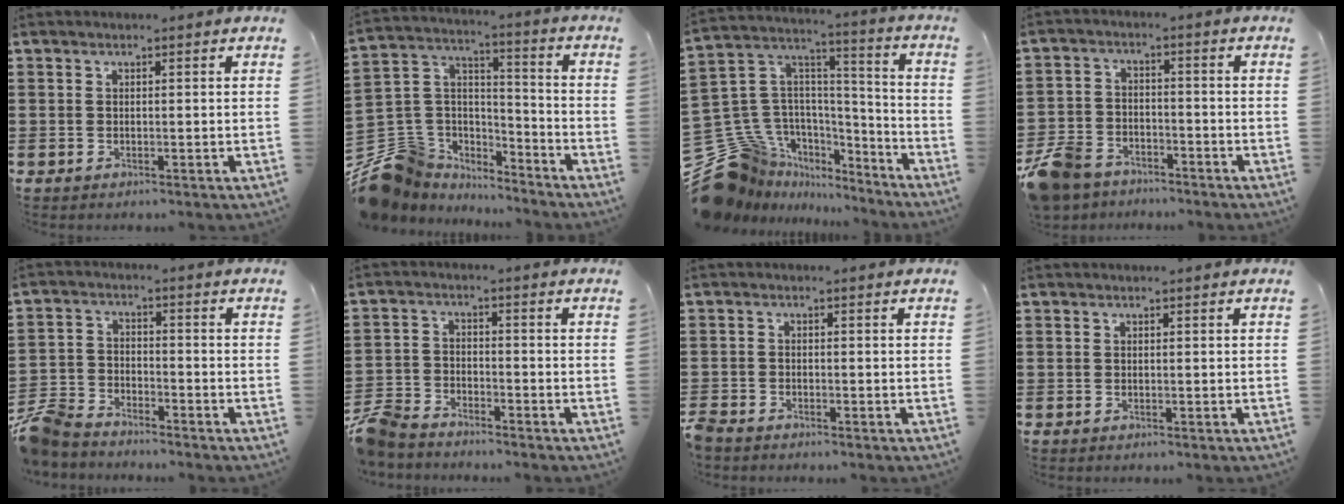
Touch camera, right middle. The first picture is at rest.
{"total": 10.0, "force": [-7.7, 6.4, 0.6], "torque": [-0.055, 0.014, -0.148]}
{"total": 12.9, "force": [-8.5, 9.4, 2.6], "torque": [-0.104, 0.005, -0.150]}
{"total": 7.6, "force": [-6.6, 3.1, 2.2], "torque": [-0.073, 0.010, -0.139]}
{"total": 6.4, "force": [-6.0, 1.8, 1.4], "torque": [-0.058, 0.003, -0.129]}
{"total": 5.7, "force": [-5.3, 1.6, 1.3], "torque": [-0.057, -0.002, -0.116]}
{"total": 1.6, "force": [-1.5, 0.4, 0.3], "torque": [-0.024, -0.004, -0.036]}
{"total": 0.0}